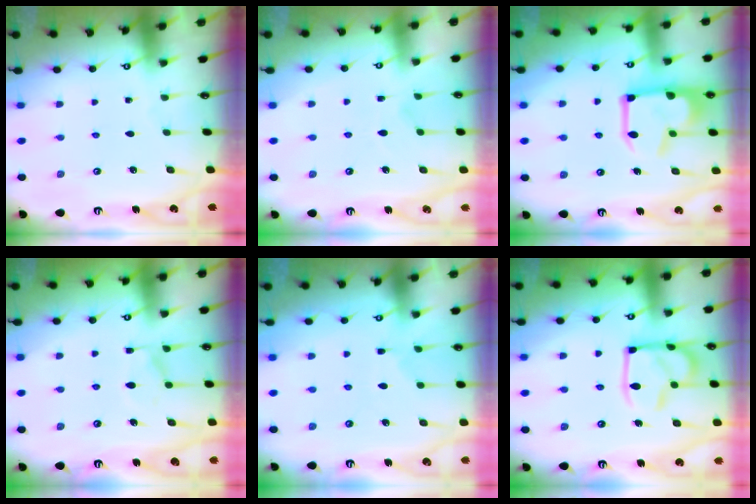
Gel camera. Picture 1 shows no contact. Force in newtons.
{"total": 3.0, "press": 2.8, "slide": 1.2}
{"total": 15.6, "press": 15.6, "slide": 1.2}
{"total": 8.5, "press": 8.5, "slide": 0.9}
{"total": 1.0, "press": 0.2, "slide": 1.0}
{"total": 14.3, "press": 14.2, "slide": 1.0}